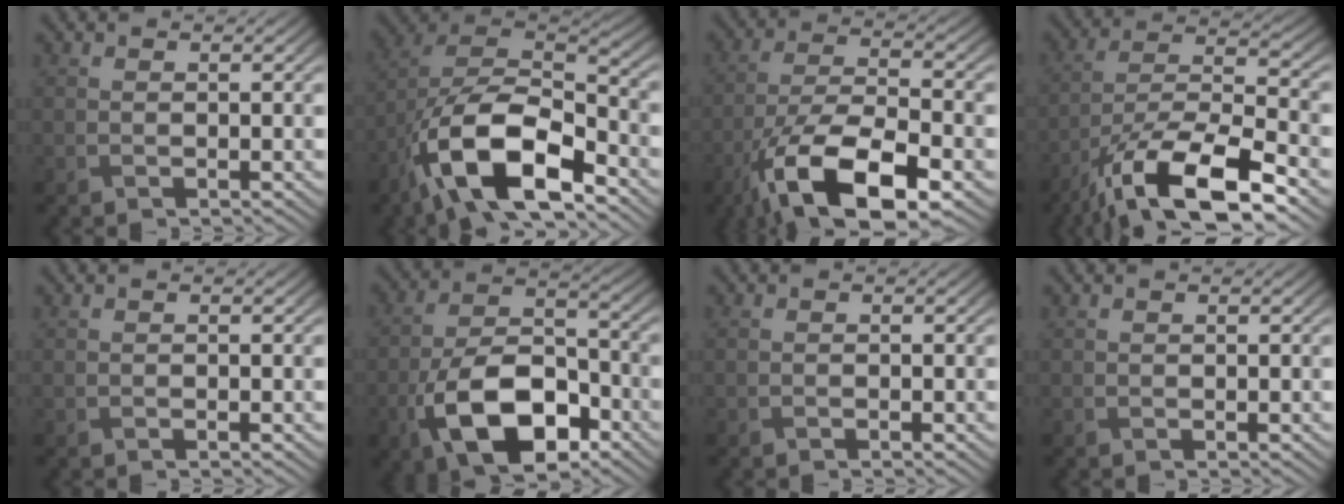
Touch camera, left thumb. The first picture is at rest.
{"total": 15.1, "force": [-8.3, 6.5, 10.8], "torque": [-0.217, -0.018, -0.164]}
{"total": 14.5, "force": [-8.1, 5.1, 10.9], "torque": [-0.217, -0.018, -0.154]}
{"total": 14.9, "force": [-9.6, 4.5, 10.5], "torque": [-0.202, -0.006, -0.180]}
{"total": 0.0}
{"total": 12.7, "force": [-5.7, 6.7, 9.1], "torque": [-0.186, -0.006, -0.115]}
{"total": 0.0}
{"total": 0.0}